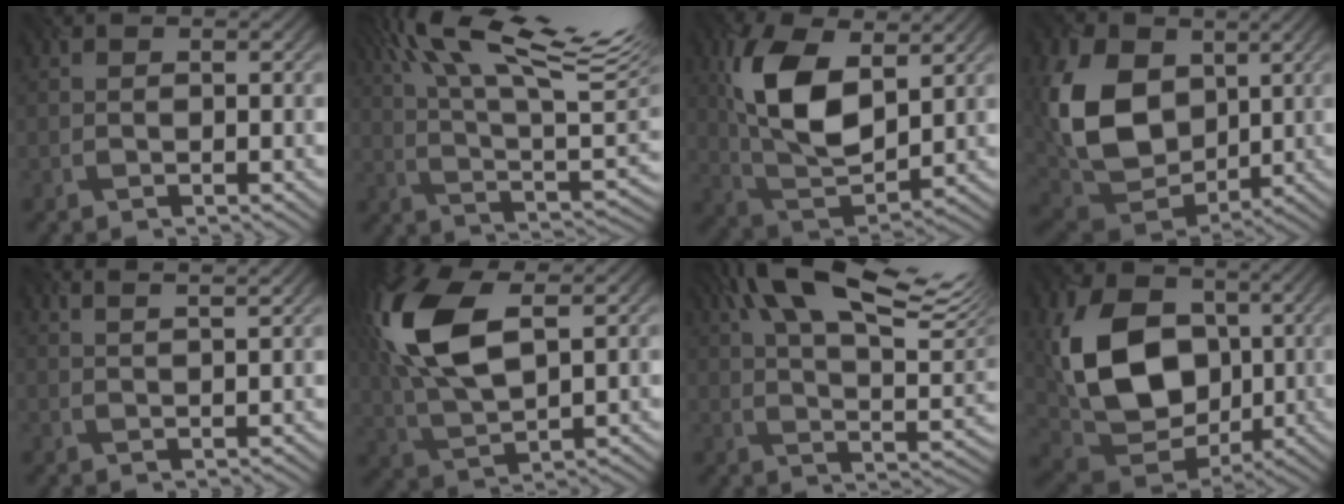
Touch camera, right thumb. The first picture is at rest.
{"total": 18.4, "force": [9.7, 4.8, 14.9], "torque": [-0.269, 0.051, 0.161]}
{"total": 10.5, "force": [3.1, 5.6, 8.3], "torque": [-0.202, 0.005, 0.065]}
{"total": 12.1, "force": [2.4, 9.2, 7.5], "torque": [-0.207, 0.009, 0.051]}
{"total": 3.8, "force": [3.2, 0.5, 2.0], "torque": [-0.021, 0.030, 0.035]}
{"total": 12.1, "force": [3.6, 5.7, 10.1], "torque": [-0.263, 0.015, 0.076]}
{"total": 17.3, "force": [8.8, 6.2, 13.5], "torque": [-0.253, 0.050, 0.144]}
{"total": 12.9, "force": [1.1, 9.7, 8.4], "torque": [-0.191, 0.006, 0.025]}